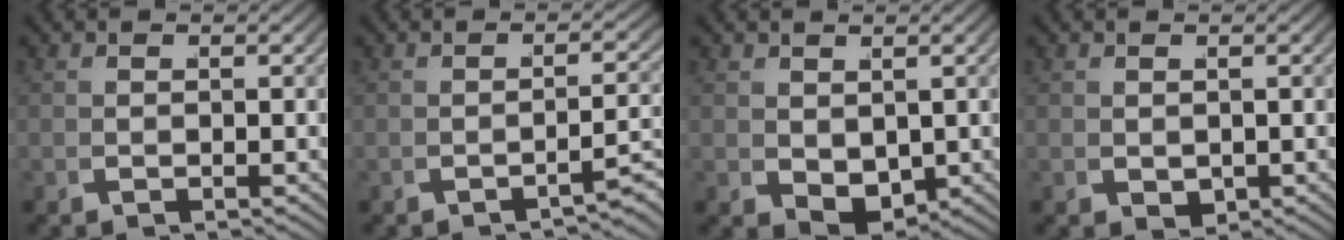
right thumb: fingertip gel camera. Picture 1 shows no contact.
{"total": 3.1, "force": [-2.2, 0.6, 2.1], "torque": [-0.033, 0.002, -0.030]}
{"total": 3.2, "force": [0.4, 2.2, 2.3], "torque": [-0.046, -0.023, 0.028]}
{"total": 1.4, "force": [0.2, 1.1, 0.9], "torque": [-0.018, -0.014, 0.017]}